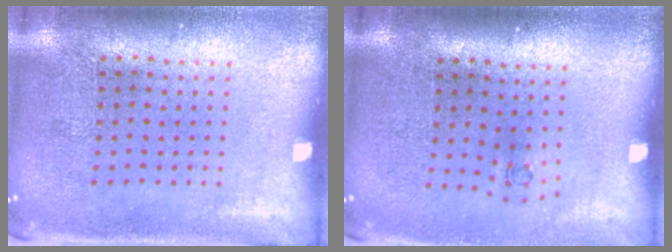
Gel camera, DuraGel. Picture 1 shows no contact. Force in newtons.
{"total": 0.6, "press": 0.3, "slide": 0.5}